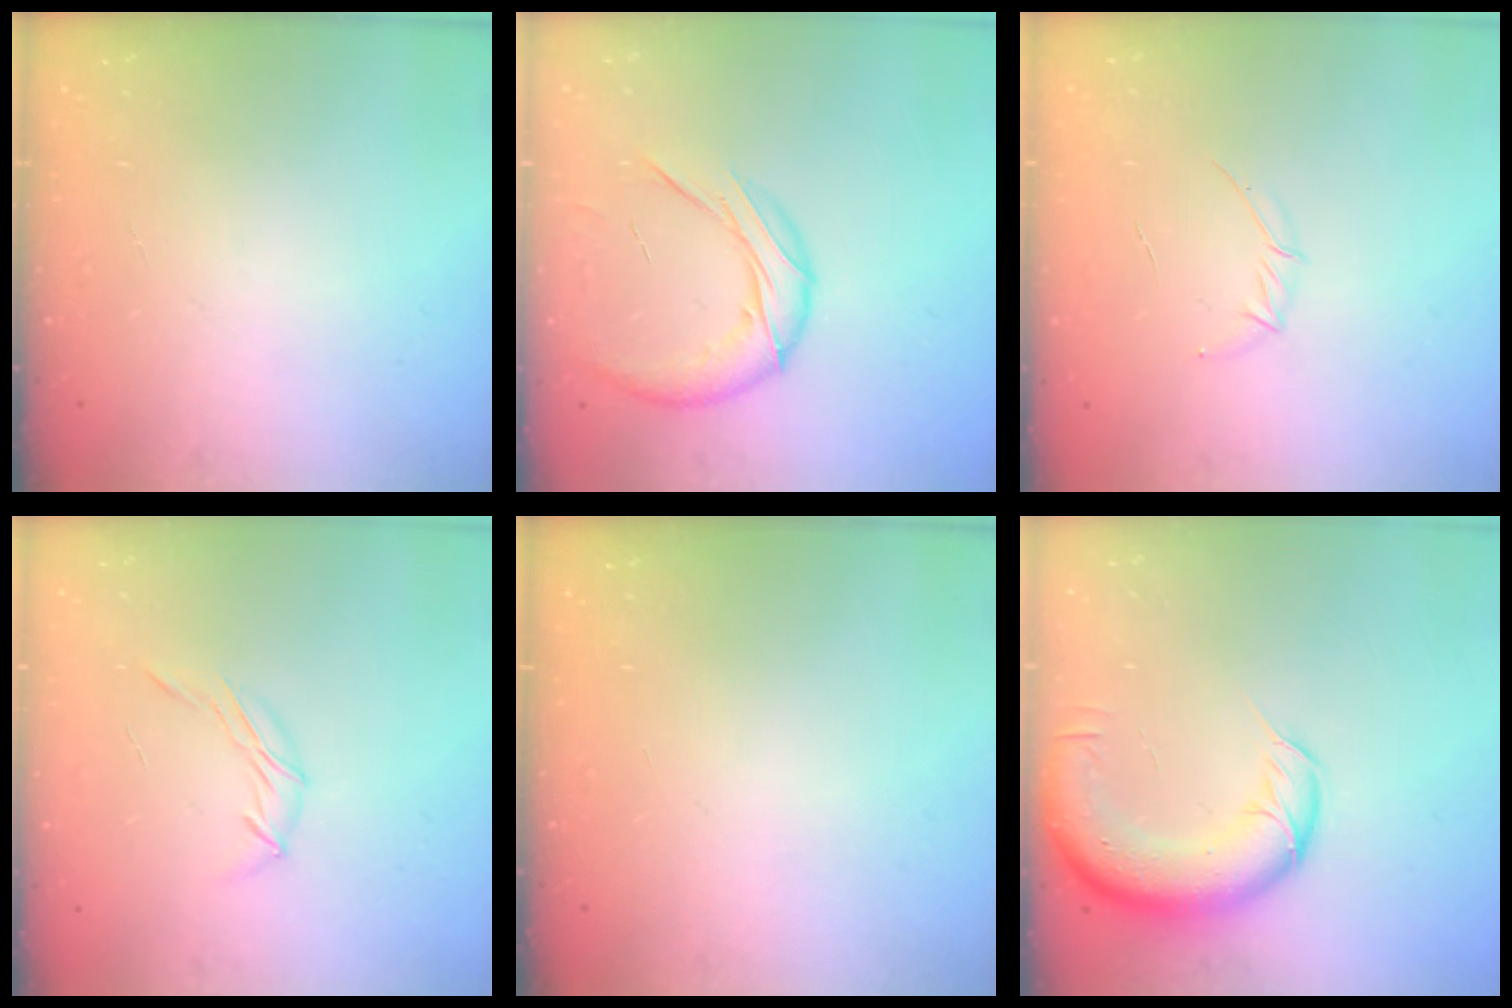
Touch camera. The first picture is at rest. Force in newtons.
{"total": 12.7, "press": 12.6, "slide": 1.8}
{"total": 3.8, "press": 3.7, "slide": 1.0}
{"total": 6.5, "press": 6.5, "slide": 0.4}
{"total": 0.0}
{"total": 13.0, "press": 12.5, "slide": 3.3}